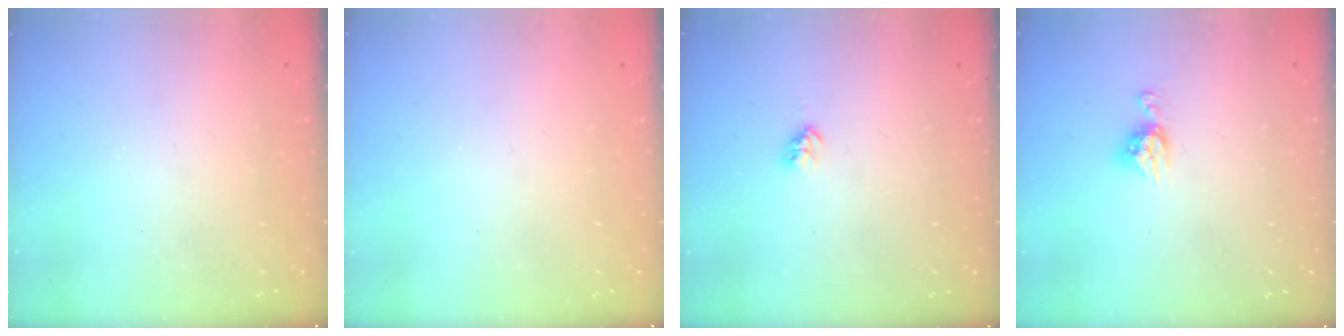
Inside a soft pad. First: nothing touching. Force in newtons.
{"total": 0.0}
{"total": 2.9, "press": 2.8, "slide": 0.5}
{"total": 6.3, "press": 6.3, "slide": 0.5}